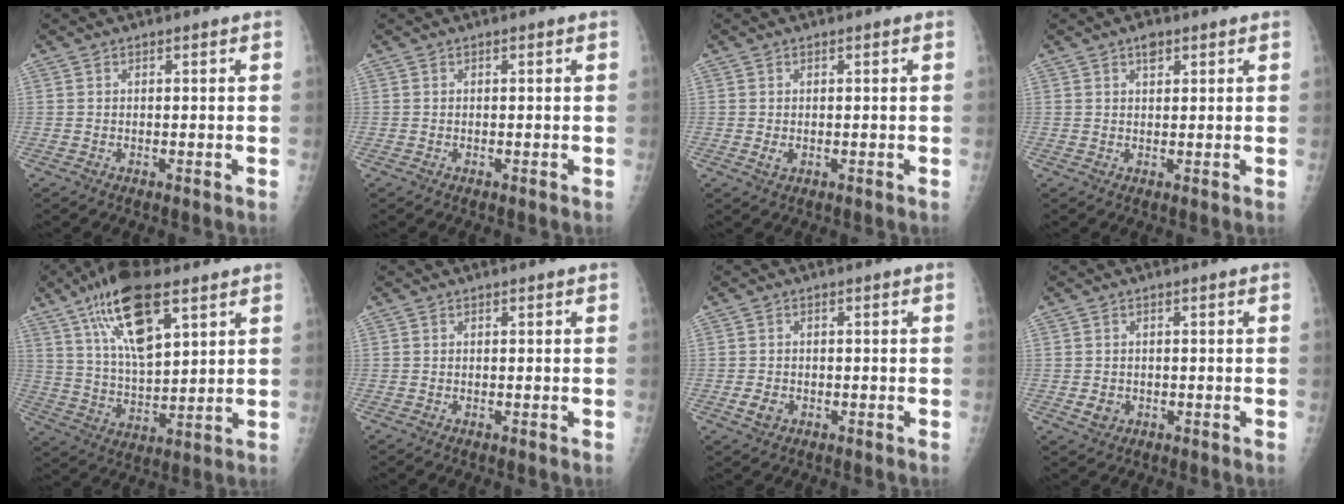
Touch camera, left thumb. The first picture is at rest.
{"total": 0.0}
{"total": 1.5, "force": [0.1, 1.0, 1.1], "torque": [-0.017, -0.003, 0.004]}
{"total": 2.4, "force": [1.4, 1.3, 1.4], "torque": [-0.012, -0.006, 0.022]}
{"total": 16.5, "force": [8.8, 6.4, 12.3], "torque": [-0.199, -0.029, 0.161]}
{"total": 0.0}
{"total": 2.5, "force": [-0.7, 1.9, 1.4], "torque": [-0.021, 0.001, -0.010]}
{"total": 2.3, "force": [-0.4, 2.0, 1.1], "torque": [-0.010, 0.001, 0.000]}